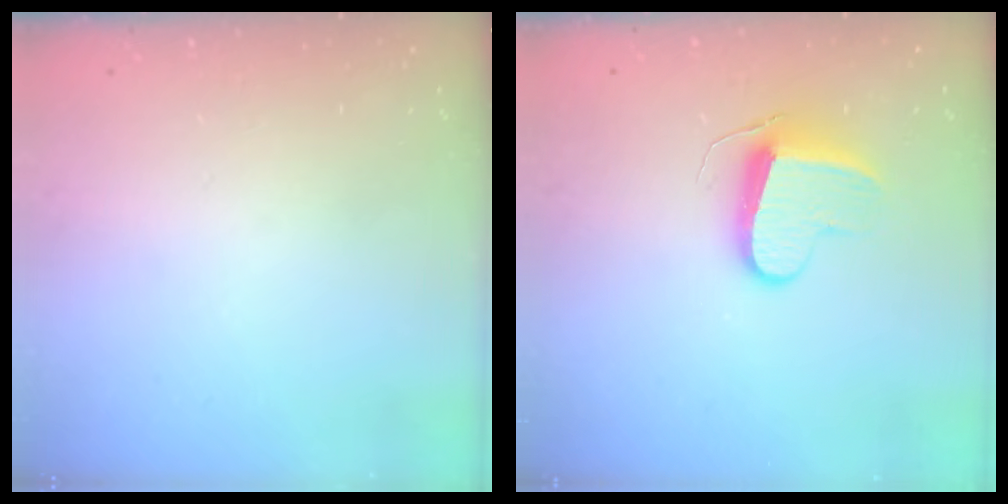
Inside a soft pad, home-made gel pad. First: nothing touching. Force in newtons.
{"total": 9.1, "press": 9.1, "slide": 0.2}